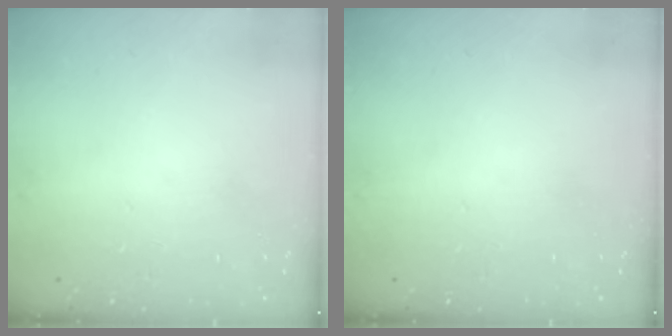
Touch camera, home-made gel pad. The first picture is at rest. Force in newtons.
{"total": 0.0}